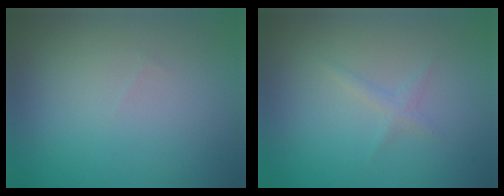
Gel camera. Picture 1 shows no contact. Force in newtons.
{"total": 1.0, "press": 1.0, "slide": 0.1}